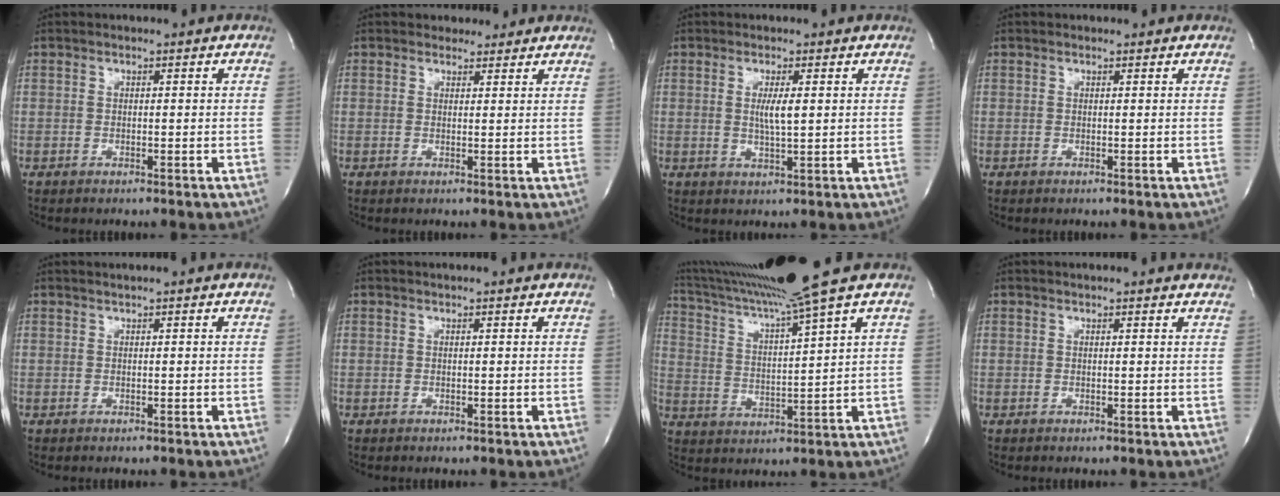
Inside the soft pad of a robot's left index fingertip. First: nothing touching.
{"total": 2.6, "force": [2.2, 1.3, 0.0], "torque": [0.001, 0.001, 0.025]}
{"total": 3.0, "force": [0.3, 0.1, 3.0], "torque": [-0.061, -0.011, 0.007]}
{"total": 0.0}
{"total": 1.0, "force": [0.8, -0.4, 0.3], "torque": [-0.010, 0.004, 0.019]}
{"total": 2.3, "force": [2.2, 0.0, 0.8], "torque": [-0.014, 0.007, 0.019]}
{"total": 14.1, "force": [11.6, -3.6, 7.1], "torque": [-0.135, -0.024, 0.194]}
{"total": 7.5, "force": [7.2, 0.8, 2.1], "torque": [-0.022, 0.002, 0.061]}